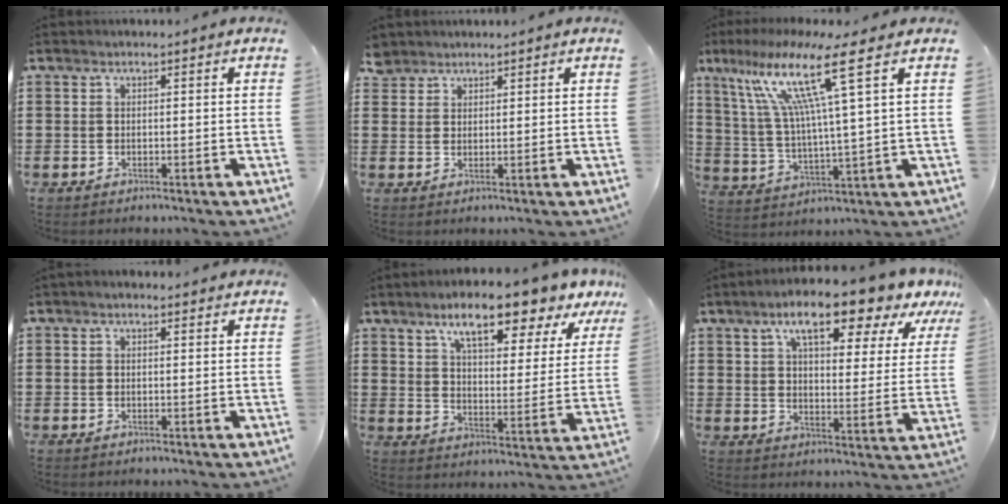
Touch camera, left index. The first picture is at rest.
{"total": 2.6, "force": [2.2, 1.4, 0.2], "torque": [-0.012, 0.008, 0.044]}
{"total": 14.4, "force": [7.7, 0.5, 12.1], "torque": [-0.265, -0.017, 0.118]}
{"total": 0.8, "force": [0.4, 0.3, 0.7], "torque": [-0.013, 0.004, 0.007]}
{"total": 10.4, "force": [8.3, 1.8, 6.0], "torque": [-0.114, -0.038, 0.139]}
{"total": 11.5, "force": [8.7, 2.5, 7.0], "torque": [-0.119, -0.043, 0.142]}